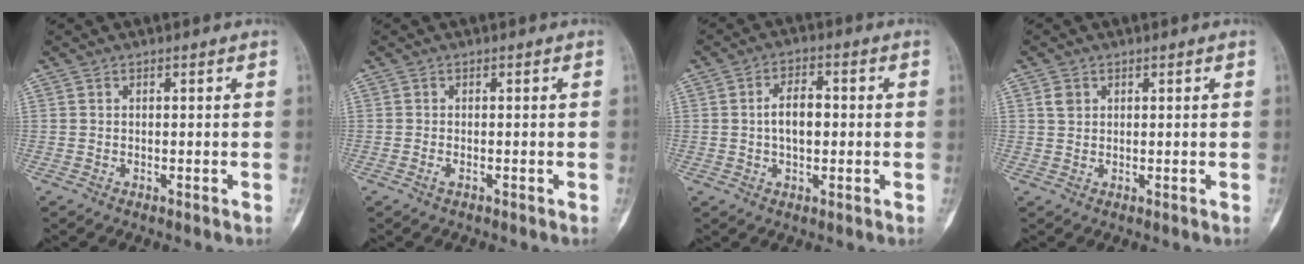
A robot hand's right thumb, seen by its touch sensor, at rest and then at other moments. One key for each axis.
{"total": 0.8, "fx": -0.4, "fy": 0.4, "fz": 0.6, "tx": -0.011, "ty": 0.002, "tz": -0.010}
{"total": 6.2, "fx": 0.1, "fy": 3.6, "fz": 5.1, "tx": -0.080, "ty": 0.012, "tz": -0.001}
{"total": 2.1, "fx": 0.9, "fy": 1.6, "fz": 1.0, "tx": -0.009, "ty": -0.001, "tz": 0.016}